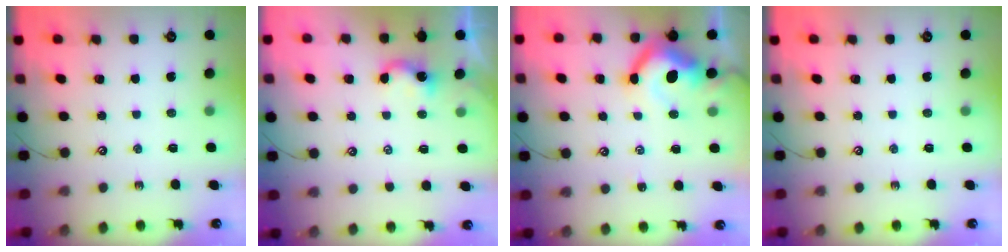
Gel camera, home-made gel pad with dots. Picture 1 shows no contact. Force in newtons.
{"total": 2.6, "press": 2.6, "slide": 0.2}
{"total": 10.3, "press": 10.2, "slide": 1.5}
{"total": 0.0}